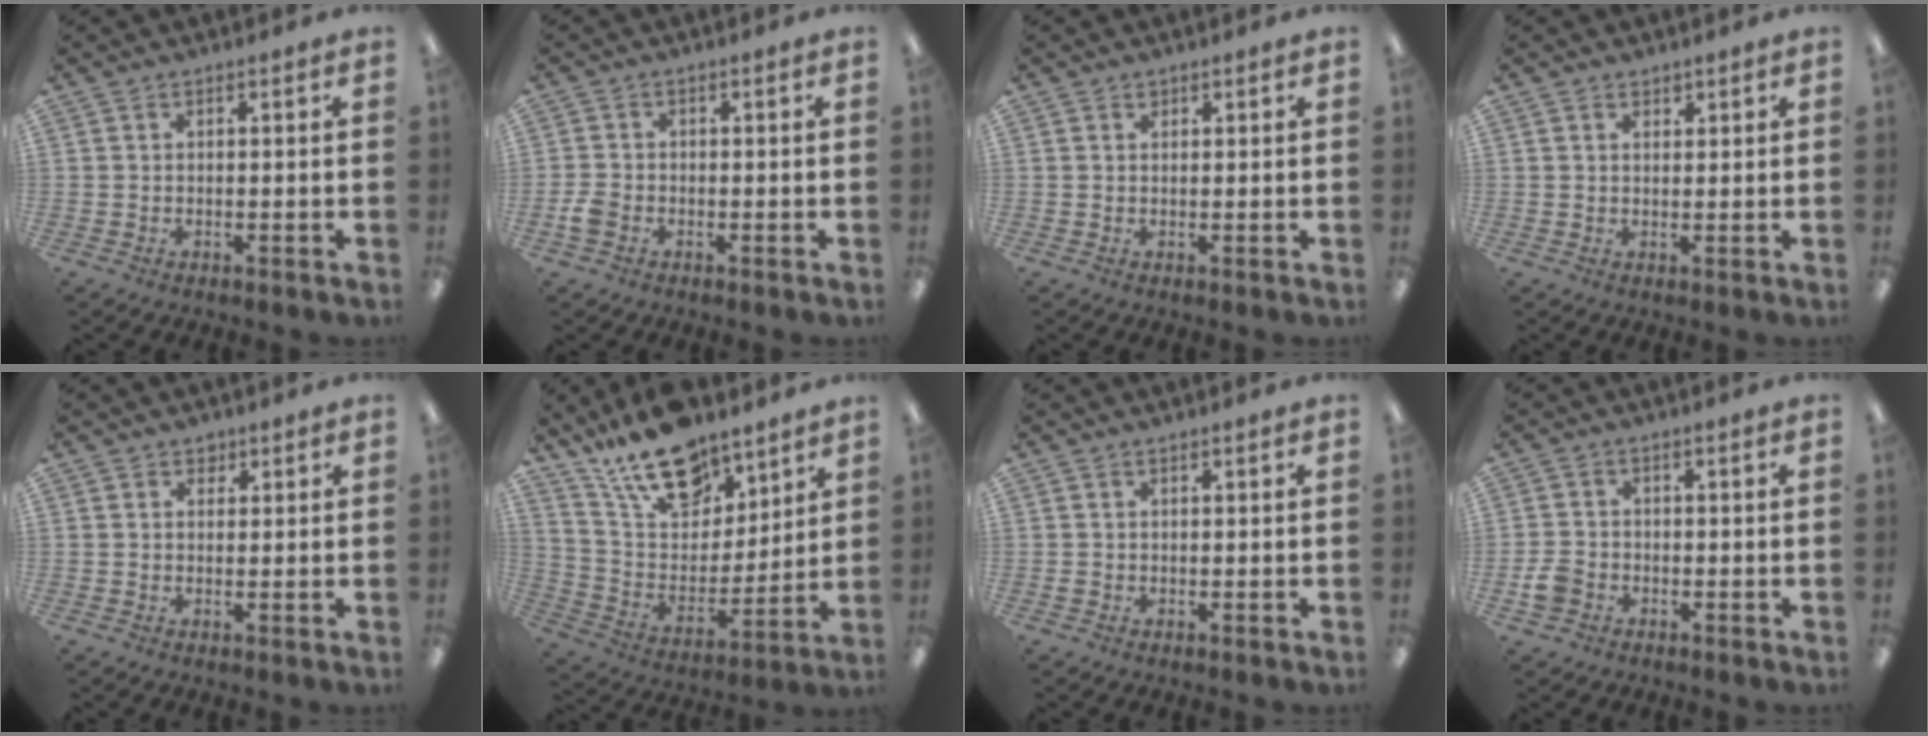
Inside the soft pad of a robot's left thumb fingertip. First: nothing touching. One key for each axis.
{"total": 2.8, "fx": -1.1, "fy": 1.9, "fz": 1.6, "tx": -0.032, "ty": 0.005, "tz": -0.021}
{"total": 0.7, "fx": 0.6, "fy": 0.4, "fz": 0.1, "tx": 0.006, "ty": -0.003, "tz": 0.009}
{"total": 1.3, "fx": 1.1, "fy": 0.7, "fz": 0.1, "tx": 0.008, "ty": -0.003, "tz": 0.020}
{"total": 1.5, "fx": 1.1, "fy": 1.1, "fz": 0.2, "tx": 0.003, "ty": -0.002, "tz": 0.018}
{"total": 18.3, "fx": 13.9, "fy": 8.8, "fz": 8.1, "tx": -0.153, "ty": -0.081, "tz": 0.250}
{"total": 0.5, "fx": 0.1, "fy": 0.4, "fz": 0.3, "tx": -0.005, "ty": 0.003, "tz": 0.001}
{"total": 3.6, "fx": -1.5, "fy": 2.8, "fz": 1.7, "tx": -0.032, "ty": 0.007, "tz": -0.029}